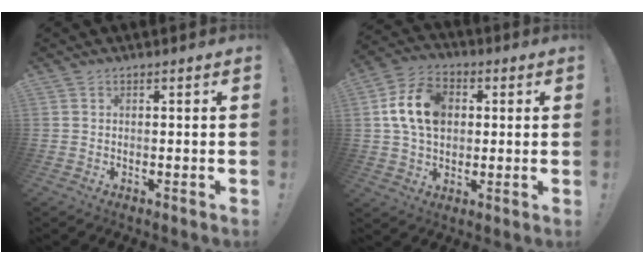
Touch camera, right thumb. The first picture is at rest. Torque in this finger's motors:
{"motor_torque": [1.09, 1.09, 0.22, 0.10, 0.19]}